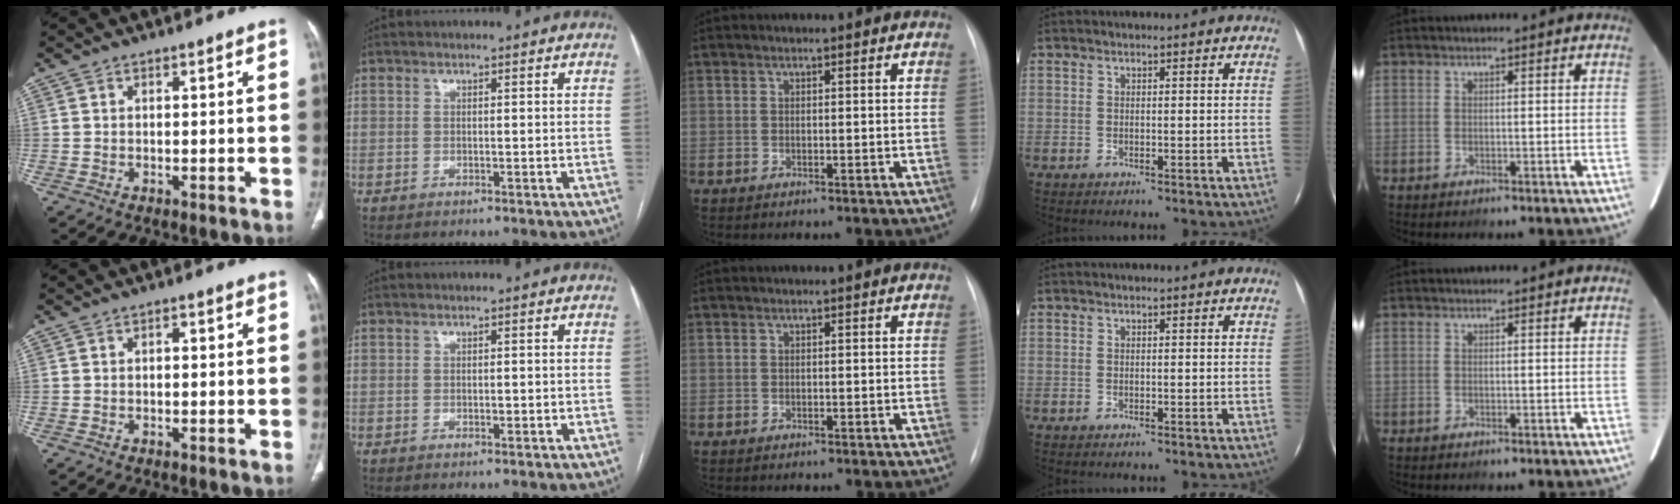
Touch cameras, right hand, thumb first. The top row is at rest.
{"thumb": {"total": 1.0, "force": [0.1, 0.6, 0.8], "torque": [-0.009, 0.002, 0.001]}, "index": {"total": 0.7, "force": [0.0, 0.4, 0.5], "torque": [-0.006, 0.000, 0.003]}}